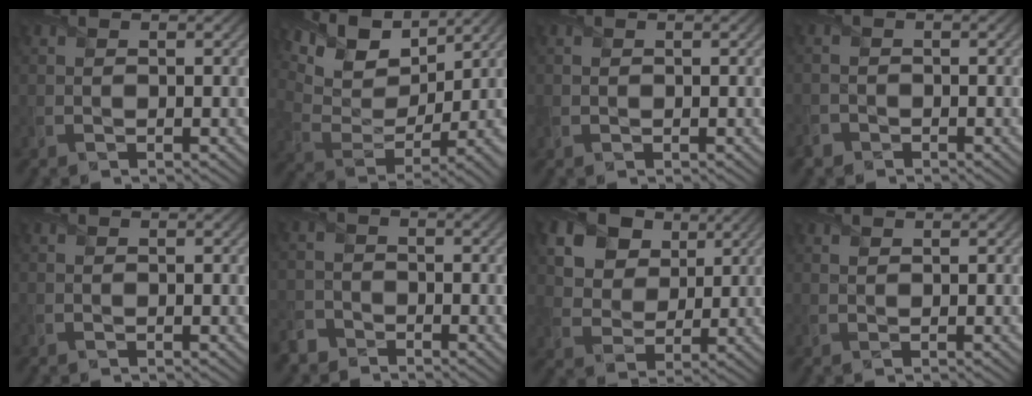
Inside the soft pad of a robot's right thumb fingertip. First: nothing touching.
{"total": 11.6, "force": [8.2, 4.6, 6.7], "torque": [-0.158, 0.012, 0.146]}
{"total": 0.9, "force": [0.0, 0.8, 0.2], "torque": [-0.008, -0.002, 0.000]}
{"total": 1.9, "force": [-1.6, 1.0, 0.1], "torque": [-0.002, -0.004, -0.039]}
{"total": 0.0}
{"total": 3.3, "force": [-2.9, 1.5, 0.5], "torque": [-0.009, -0.003, -0.069]}
{"total": 17.3, "force": [9.1, 12.5, 7.9], "torque": [-0.229, 0.030, 0.189]}
{"total": 0.6, "force": [0.6, 0.1, 0.1], "torque": [-0.004, 0.001, 0.013]}